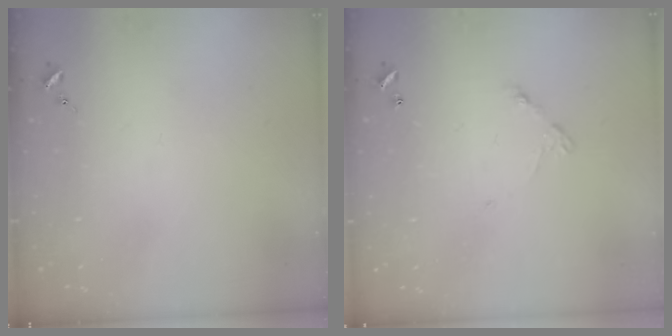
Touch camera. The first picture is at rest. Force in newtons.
{"total": 4.5, "press": 4.5, "slide": 0.3}